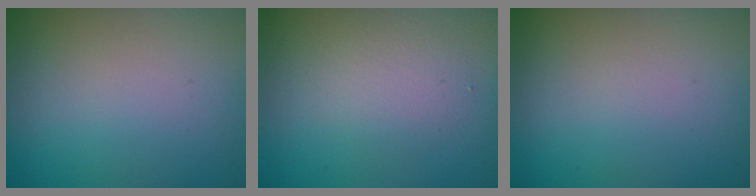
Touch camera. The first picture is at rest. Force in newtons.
{"total": 2.2, "press": 2.2, "slide": 0.1}
{"total": 0.0}